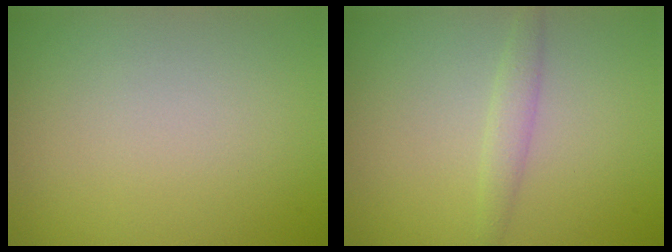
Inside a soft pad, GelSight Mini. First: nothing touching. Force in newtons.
{"total": 1.5, "press": 1.5, "slide": 0.1}